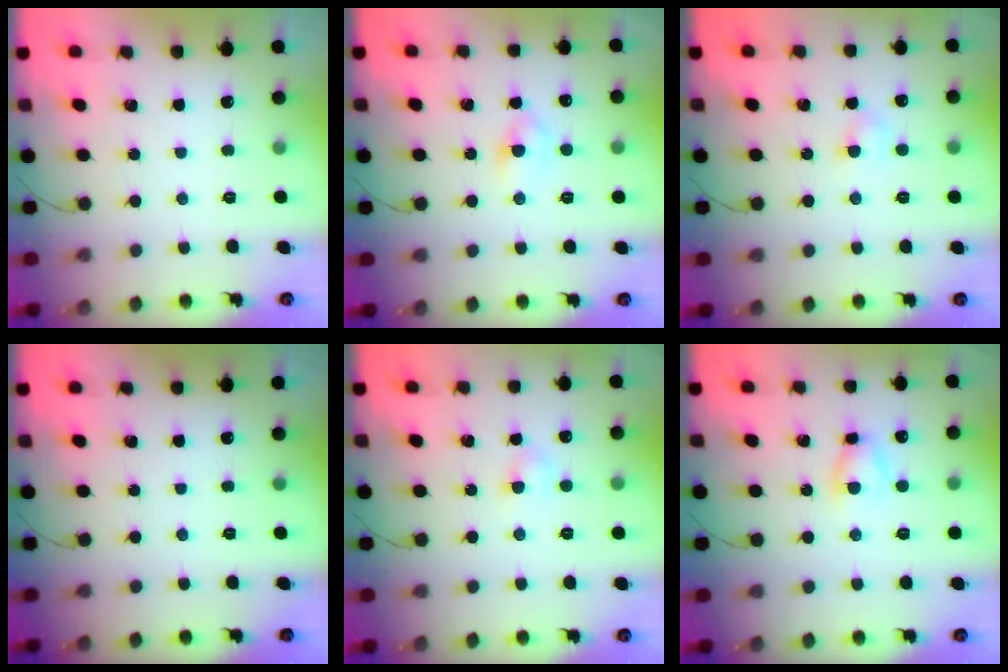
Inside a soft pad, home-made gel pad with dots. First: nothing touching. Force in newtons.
{"total": 2.7, "press": 2.5, "slide": 1.1}
{"total": 2.8, "press": 2.6, "slide": 1.0}
{"total": 0.0}
{"total": 2.8, "press": 2.6, "slide": 1.0}
{"total": 4.7, "press": 4.6, "slide": 0.7}